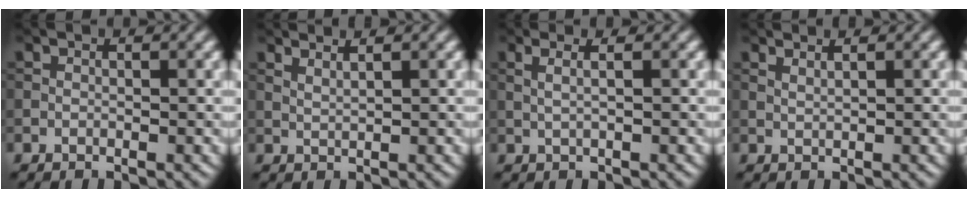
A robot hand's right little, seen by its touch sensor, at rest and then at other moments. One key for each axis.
{"total": 1.8, "fx": 1.4, "fy": 0.5, "fz": 1.0, "tx": -0.011, "ty": -0.001, "tz": 0.017}
{"total": 2.7, "fx": 1.2, "fy": 1.2, "fz": 2.1, "tx": -0.019, "ty": 0.011, "tz": -0.007}
{"total": 1.3, "fx": 1.0, "fy": 0.4, "fz": 0.7, "tx": -0.007, "ty": -0.002, "tz": 0.012}